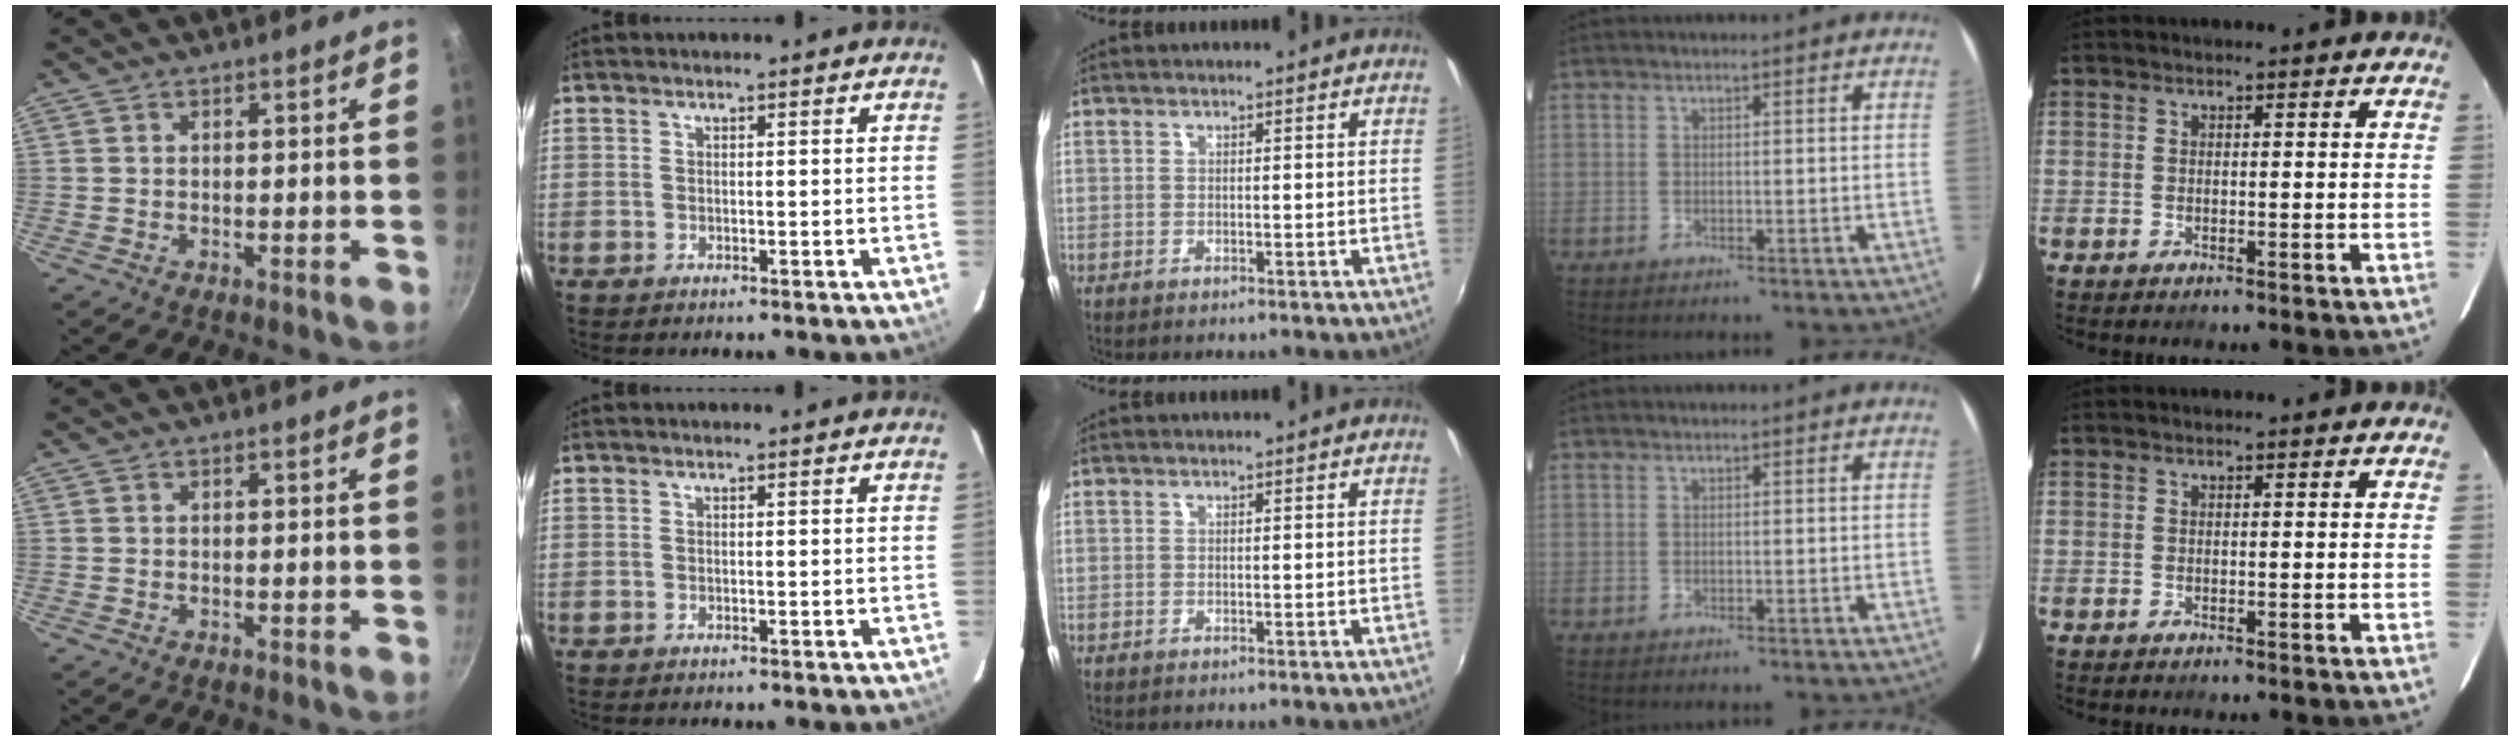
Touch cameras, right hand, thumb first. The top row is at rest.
{}